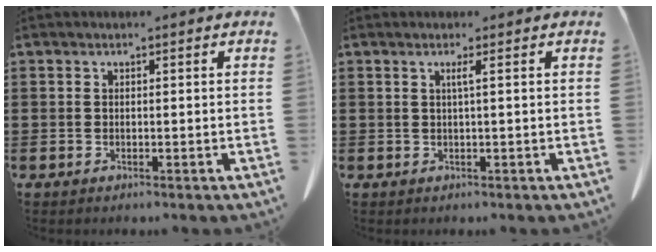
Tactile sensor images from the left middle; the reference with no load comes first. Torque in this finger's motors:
{"motor_torque": [0.49, 0.16, 0.17, 0.03]}